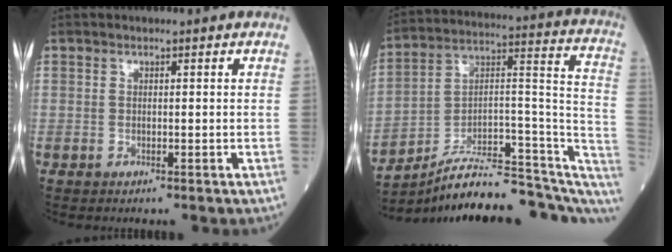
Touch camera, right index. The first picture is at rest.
{"total": 22.2, "force": [-17.8, 5.1, 12.3], "torque": [-0.132, 0.056, -0.265]}